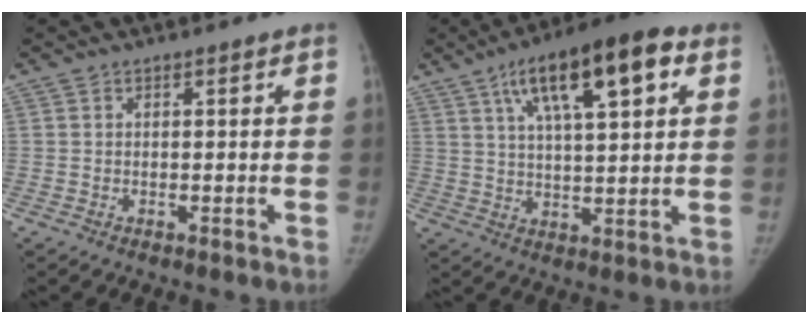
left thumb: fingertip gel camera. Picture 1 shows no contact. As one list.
[{"total": 16.5, "force": [7.3, 5.4, 13.8], "torque": [-0.197, -0.005, 0.113]}]